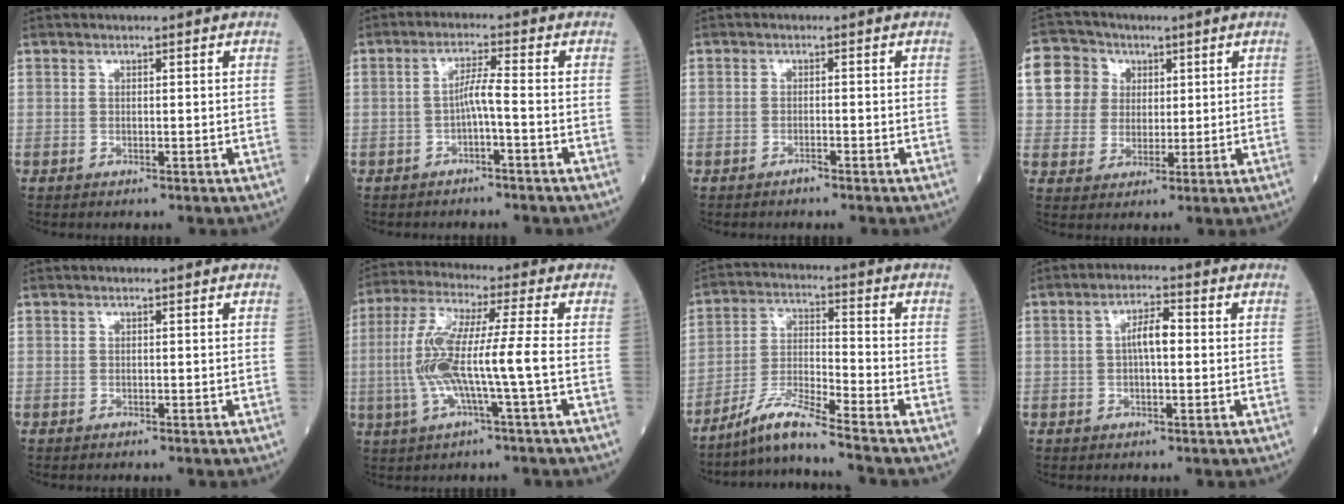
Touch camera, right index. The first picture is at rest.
{"total": 3.1, "force": [-1.1, -0.2, 2.9], "torque": [-0.053, 0.009, -0.021]}
{"total": 0.8, "force": [-0.7, 0.1, 0.3], "torque": [-0.007, 0.001, -0.012]}
{"total": 8.7, "force": [2.8, 8.0, 2.1], "torque": [-0.061, 0.034, 0.052]}
{"total": 0.0}
{"total": 12.0, "force": [-1.9, -0.2, 11.9], "torque": [-0.254, 0.014, -0.043]}
{"total": 7.6, "force": [-6.7, -1.5, 3.4], "torque": [-0.072, -0.017, -0.128]}
{"total": 4.1, "force": [0.3, 1.2, 3.9], "torque": [-0.071, 0.013, 0.002]}